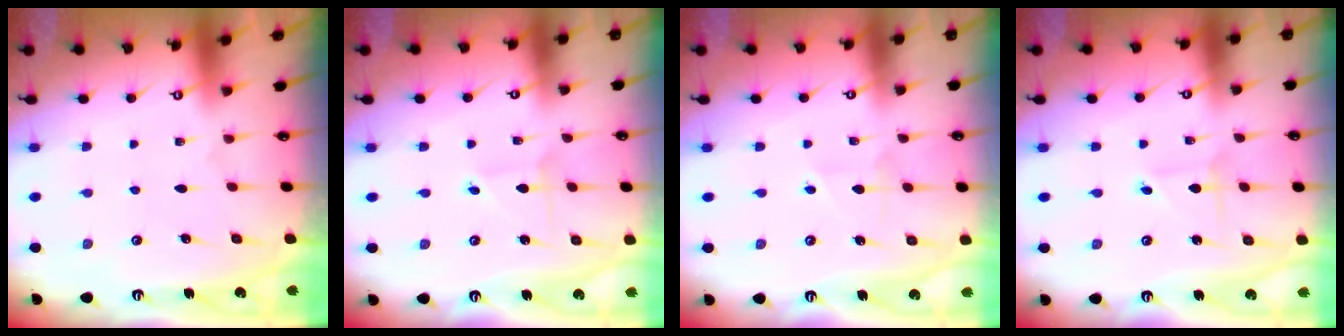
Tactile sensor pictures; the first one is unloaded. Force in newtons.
{"total": 2.3, "press": 2.3, "slide": 0.2}
{"total": 3.2, "press": 3.1, "slide": 0.5}
{"total": 1.1, "press": 1.1, "slide": 0.1}